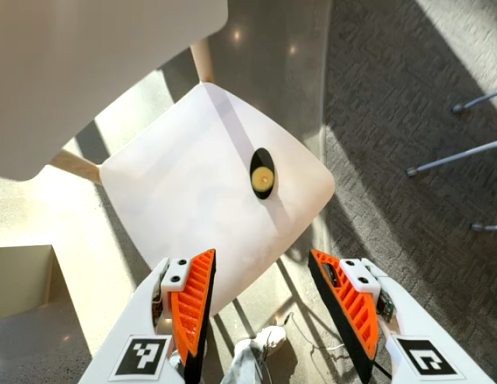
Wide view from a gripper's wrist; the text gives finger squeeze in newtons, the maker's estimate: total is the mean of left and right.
{"total": 0.0}